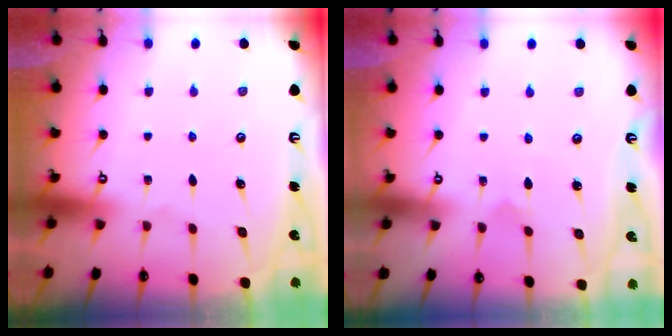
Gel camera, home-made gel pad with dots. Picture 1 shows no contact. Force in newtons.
{"total": 2.7, "press": 2.7, "slide": 0.1}